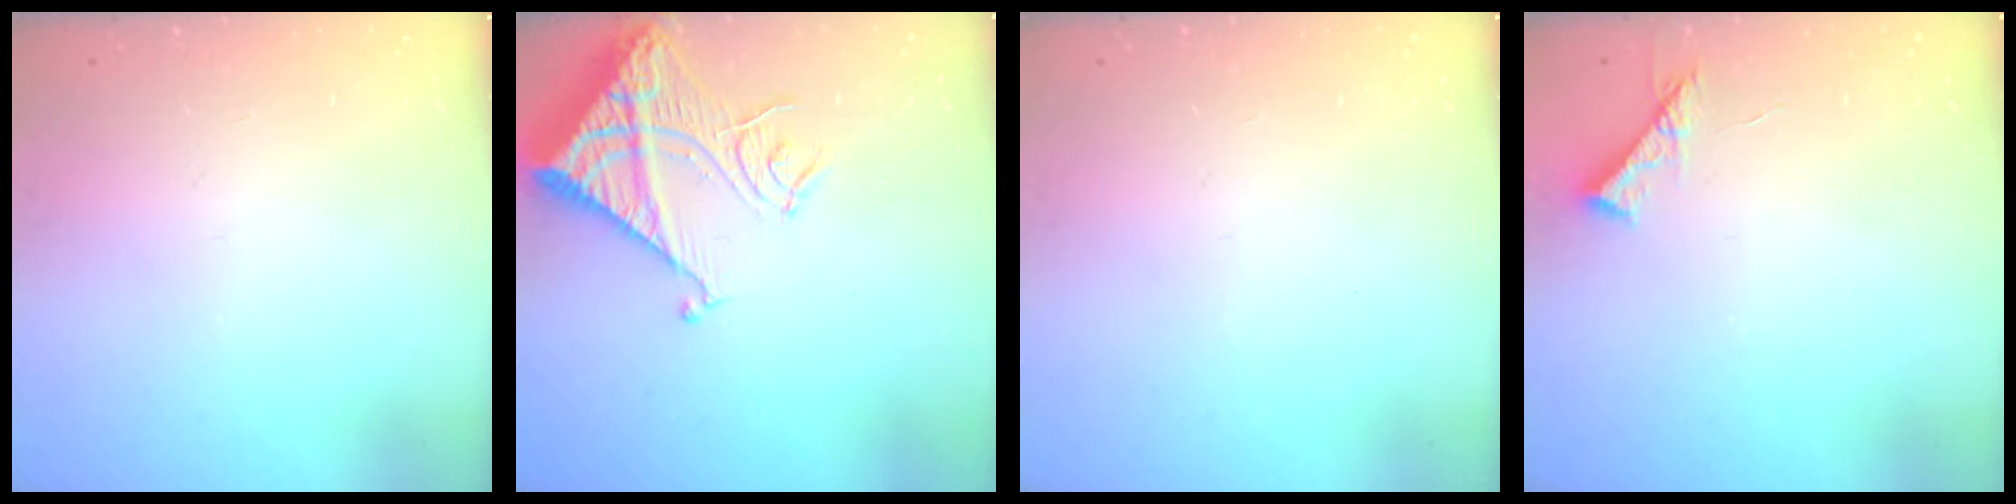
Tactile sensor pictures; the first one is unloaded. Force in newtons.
{"total": 15.6, "press": 15.4, "slide": 1.8}
{"total": 0.0}
{"total": 6.0, "press": 6.0, "slide": 0.5}